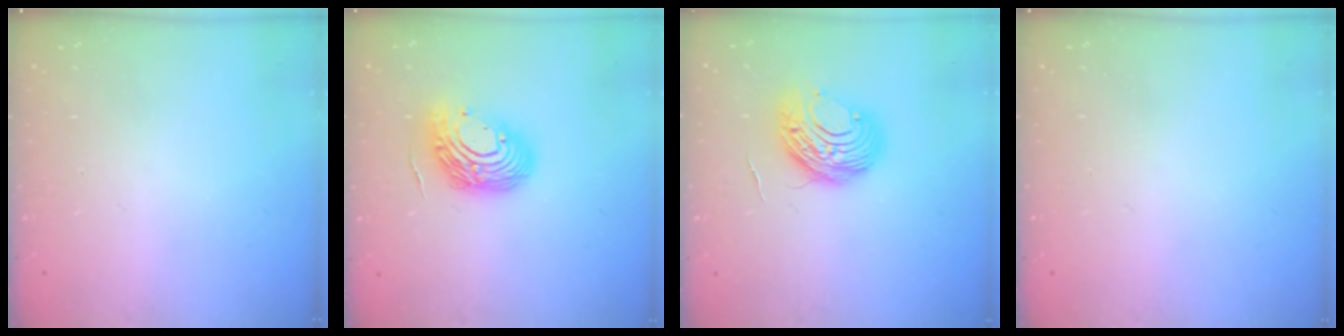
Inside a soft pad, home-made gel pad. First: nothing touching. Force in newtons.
{"total": 13.3, "press": 13.1, "slide": 2.3}
{"total": 10.1, "press": 10.1, "slide": 0.8}
{"total": 0.0}